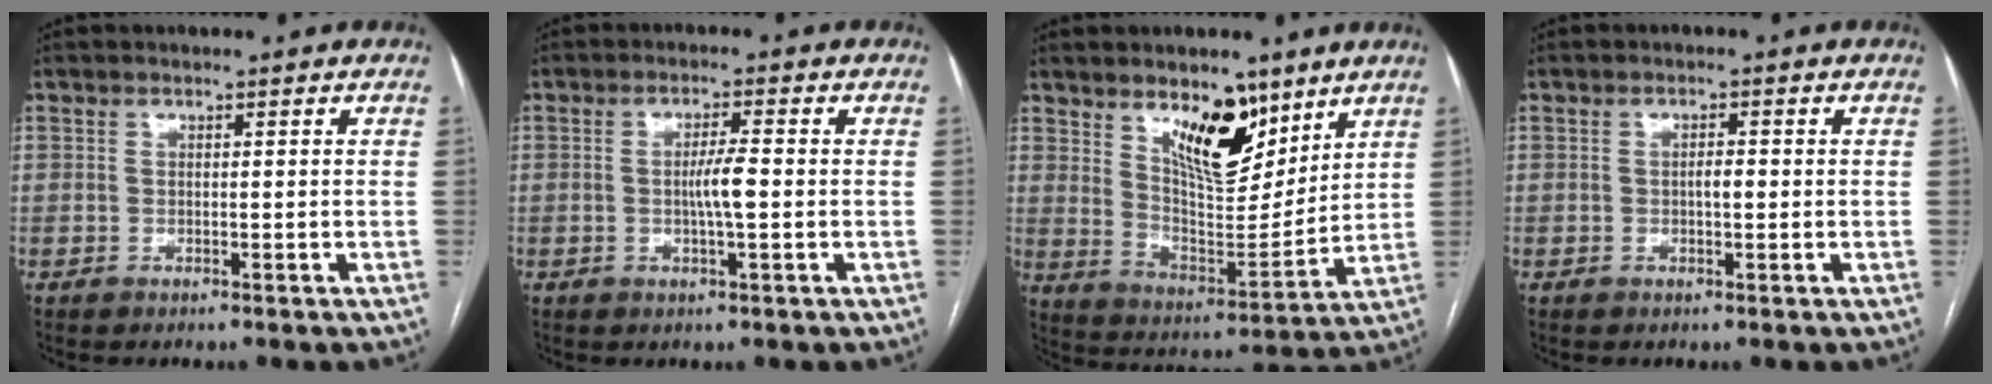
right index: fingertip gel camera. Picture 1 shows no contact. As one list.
[{"total": 3.9, "force": [-0.4, 0.2, 3.9], "torque": [-0.071, -0.002, -0.007]}, {"total": 12.2, "force": [7.6, 4.6, 8.5], "torque": [-0.139, -0.010, 0.140]}, {"total": 1.7, "force": [-0.2, 0.5, 1.6], "torque": [-0.029, 0.003, -0.003]}]